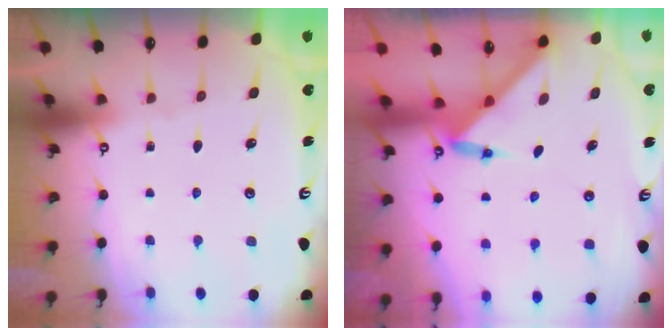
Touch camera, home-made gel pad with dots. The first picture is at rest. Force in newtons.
{"total": 2.9, "press": 2.9, "slide": 0.2}